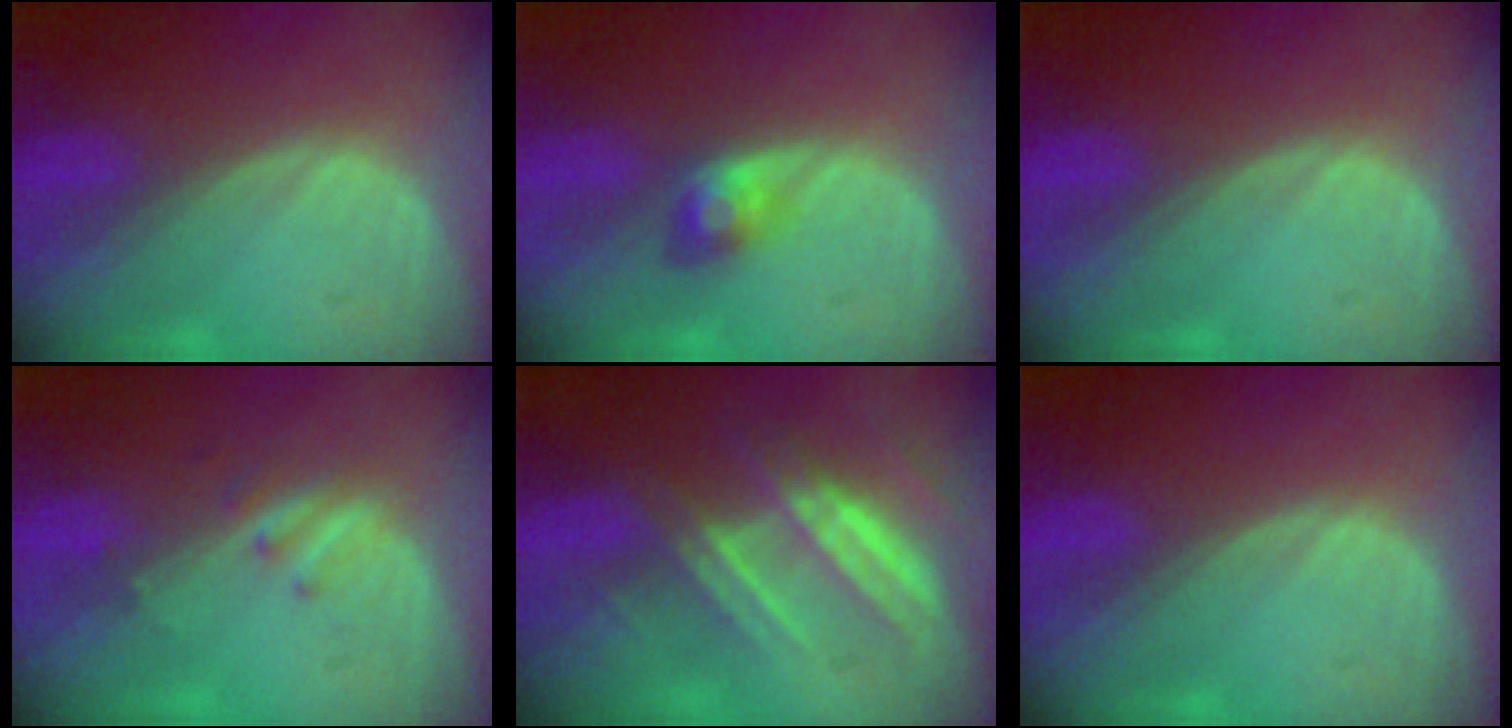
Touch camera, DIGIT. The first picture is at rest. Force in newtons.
{"total": 2.7, "press": 2.7, "slide": 0.1}
{"total": 0.0}
{"total": 2.5, "press": 2.2, "slide": 1.2}
{"total": 7.6, "press": 6.8, "slide": 3.4}
{"total": 0.0}